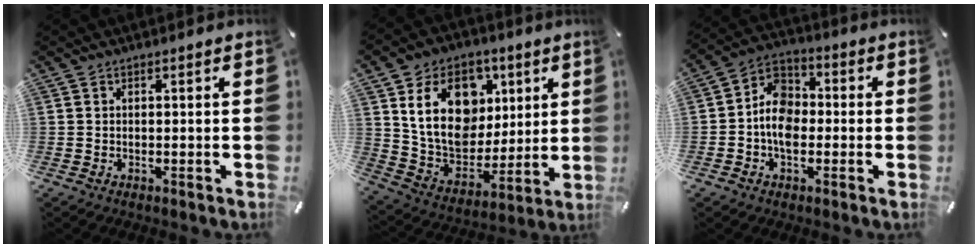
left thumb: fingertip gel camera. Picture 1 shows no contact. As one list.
[{"total": 20.0, "force": [6.2, 15.5, 11.0], "torque": [-0.183, -0.014, 0.118]}, {"total": 8.6, "force": [-2.3, 6.4, 5.3], "torque": [-0.117, 0.020, -0.043]}]